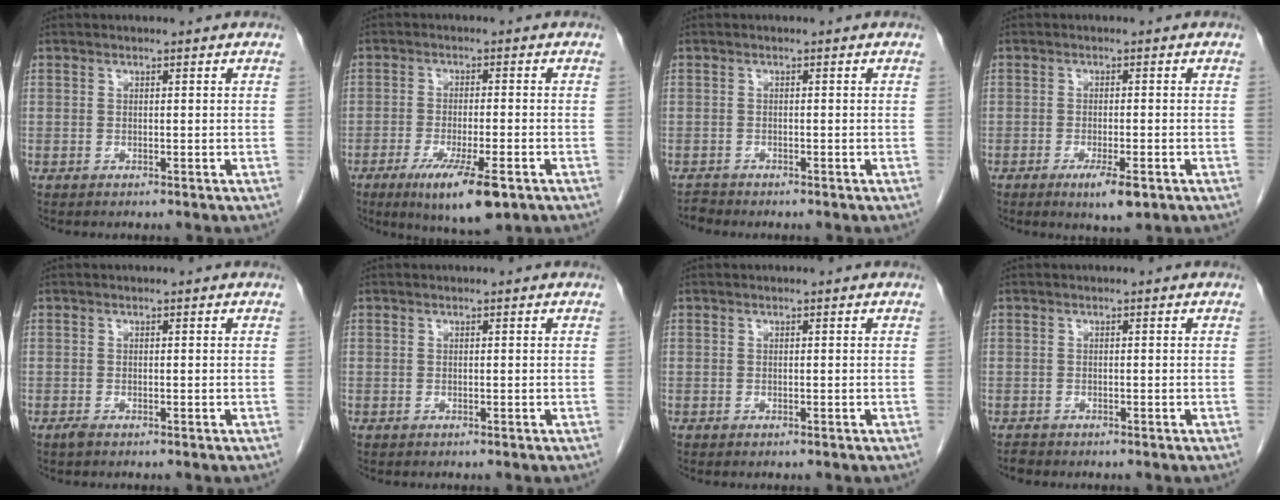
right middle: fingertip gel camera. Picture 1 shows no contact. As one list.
[{"total": 9.6, "force": [-5.4, 1.4, 7.8], "torque": [-0.132, -0.024, -0.080]}, {"total": 0.9, "force": [-0.9, 0.0, -0.3], "torque": [0.005, -0.005, -0.016]}, {"total": 4.6, "force": [-2.4, 0.8, 3.8], "torque": [-0.065, -0.009, -0.035]}, {"total": 0.8, "force": [-0.6, 0.2, 0.5], "torque": [-0.017, -0.003, -0.010]}, {"total": 0.0}, {"total": 0.0}, {"total": 0.7, "force": [-0.6, 0.3, 0.0], "torque": [-0.003, -0.001, -0.011]}]